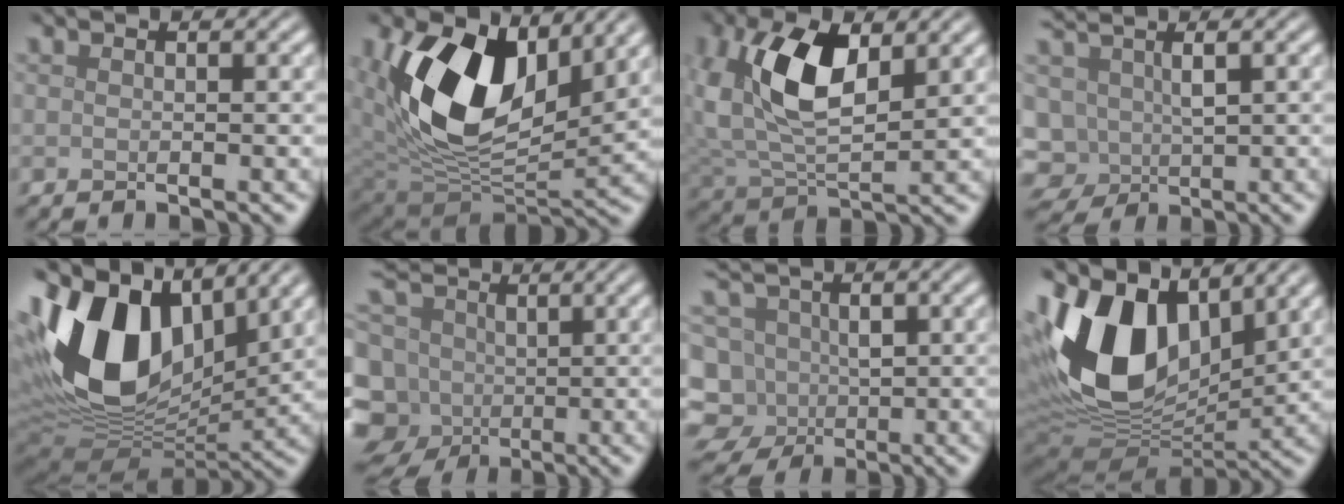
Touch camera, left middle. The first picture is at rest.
{"total": 13.9, "force": [4.6, 8.4, 10.1], "torque": [-0.190, -0.010, 0.087]}
{"total": 9.0, "force": [2.8, 4.7, 7.1], "torque": [-0.145, 0.004, 0.050]}
{"total": 5.3, "force": [0.2, 3.8, 3.7], "torque": [-0.092, -0.008, 0.007]}
{"total": 15.8, "force": [4.2, 10.0, 11.5], "torque": [-0.238, 0.008, 0.075]}
{"total": 13.7, "force": [1.0, 11.1, 8.0], "torque": [-0.186, 0.030, -0.015]}
{"total": 11.1, "force": [-1.6, 9.8, 4.8], "torque": [-0.124, 0.013, -0.053]}
{"total": 14.3, "force": [3.9, 9.1, 10.3], "torque": [-0.216, 0.002, 0.070]}